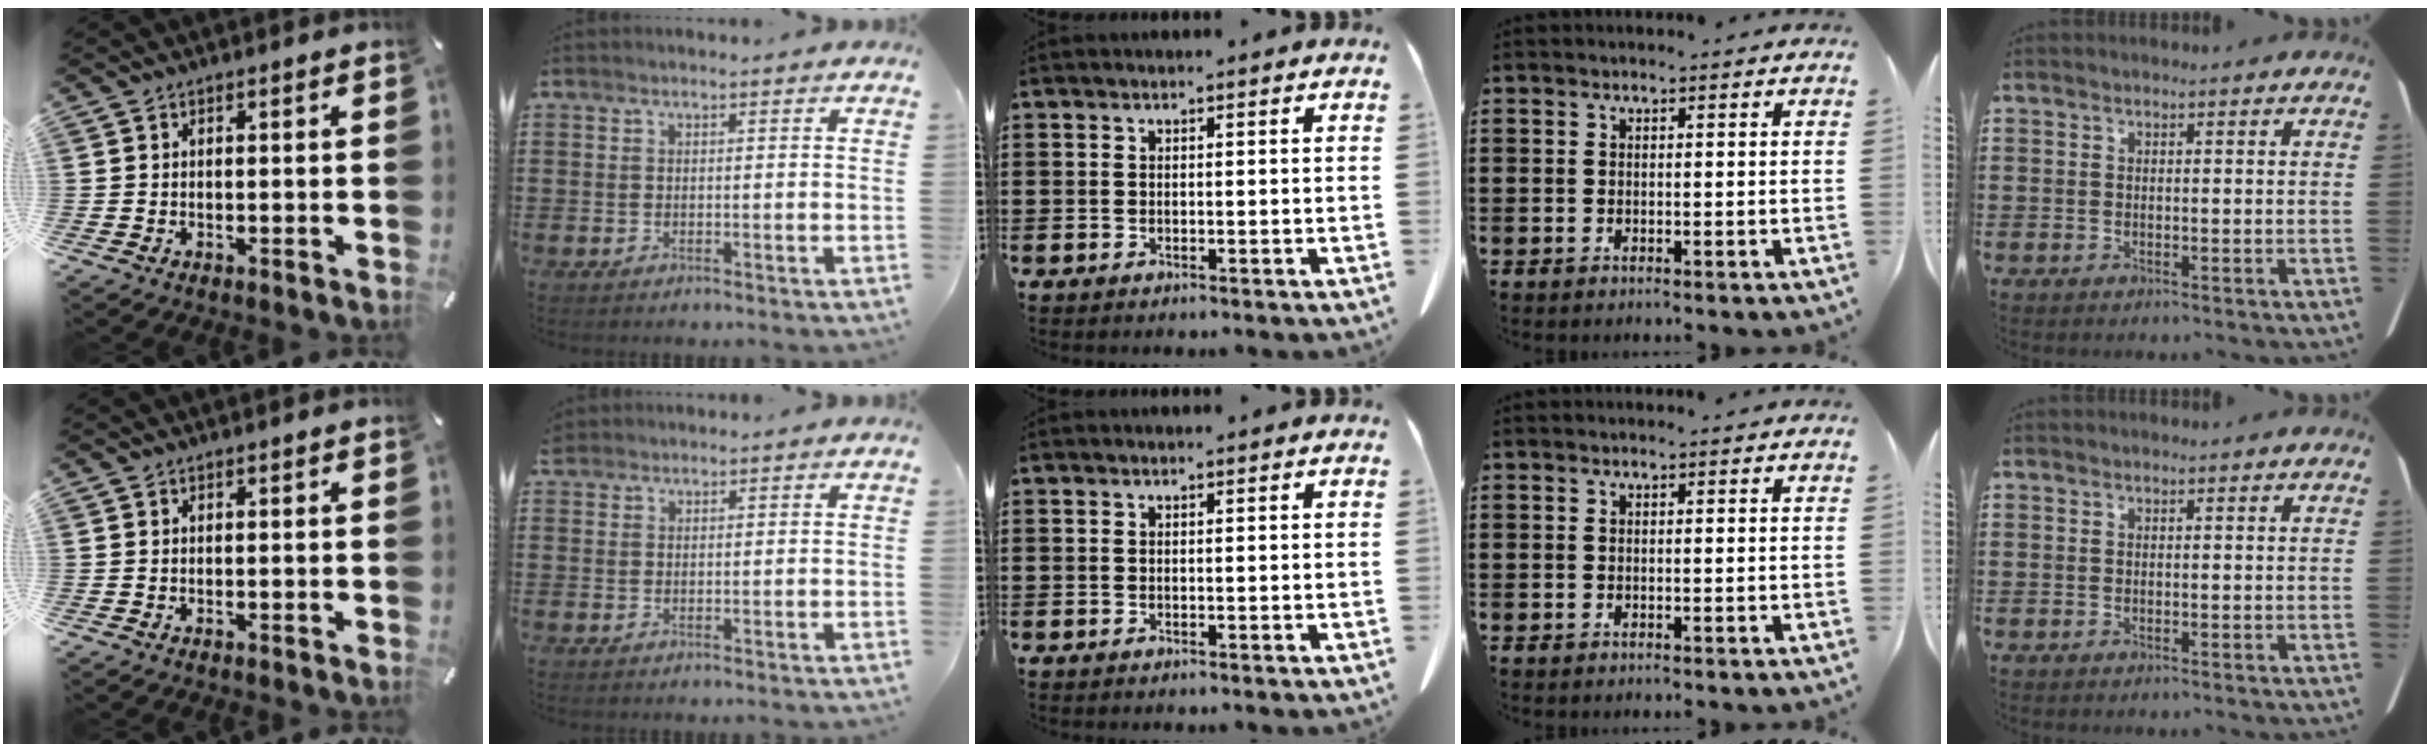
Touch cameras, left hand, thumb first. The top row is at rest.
{"index": {"total": 1.4, "force": [1.2, 0.6, 0.1], "torque": [-0.005, 0.003, 0.025]}}